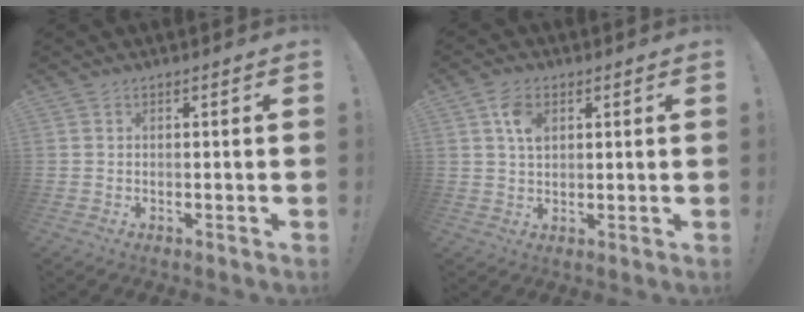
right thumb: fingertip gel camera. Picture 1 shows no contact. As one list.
[{"total": 5.8, "force": [2.2, 3.7, 3.9], "torque": [-0.058, -0.001, 0.039]}]